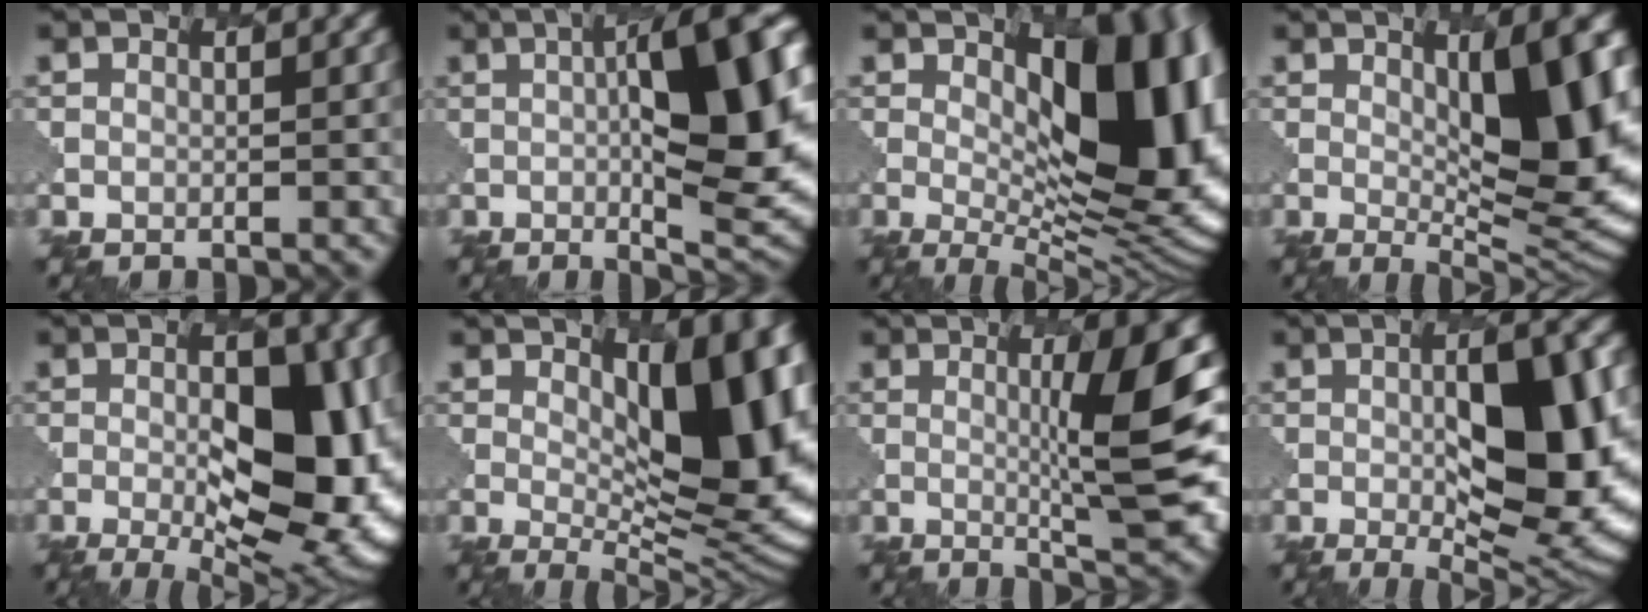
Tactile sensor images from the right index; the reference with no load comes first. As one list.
[{"total": 15.4, "force": [1.0, 5.2, 14.4], "torque": [-0.169, 0.004, 0.015]}, {"total": 15.3, "force": [2.2, 7.8, 13.1], "torque": [-0.132, 0.004, 0.035]}, {"total": 9.3, "force": [1.2, 2.8, 8.8], "torque": [-0.125, -0.010, 0.023]}, {"total": 11.6, "force": [-1.2, 4.9, 10.5], "torque": [-0.133, 0.002, -0.020]}, {"total": 12.1, "force": [1.7, 5.3, 10.7], "torque": [-0.132, -0.006, 0.028]}, {"total": 9.0, "force": [0.7, 1.4, 8.9], "torque": [-0.115, -0.008, 0.016]}, {"total": 12.0, "force": [-0.4, 4.7, 11.0], "torque": [-0.150, -0.008, 0.000]}]